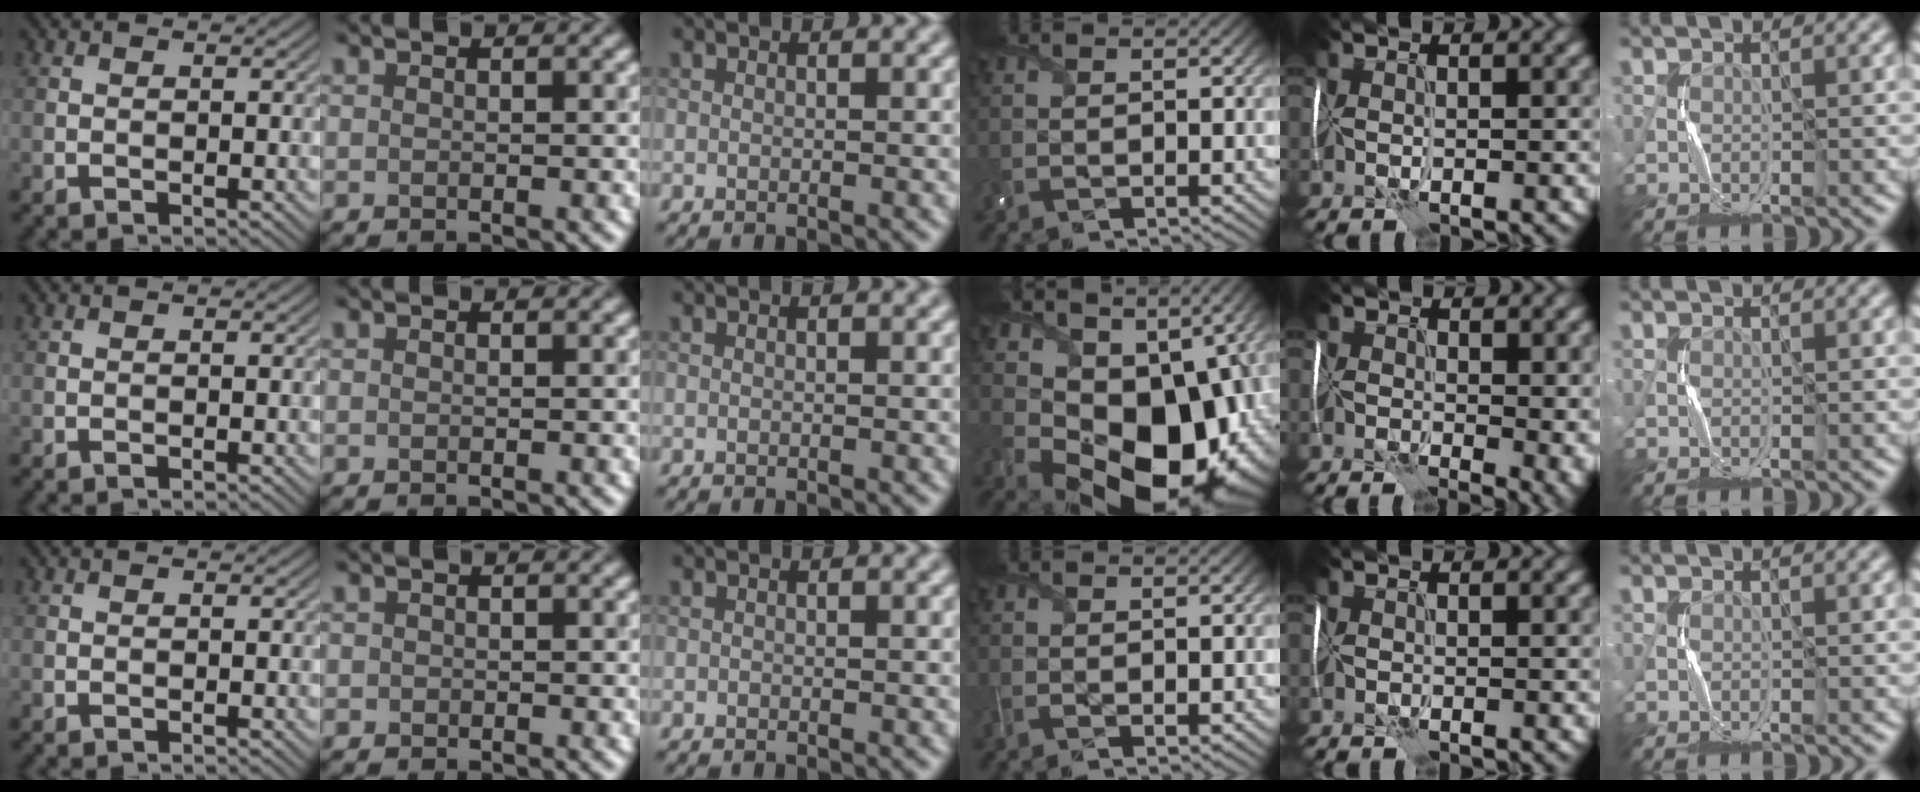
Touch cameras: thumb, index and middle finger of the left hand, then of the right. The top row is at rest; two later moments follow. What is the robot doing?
{"motion": "wrap", "object": "receipt paper"}